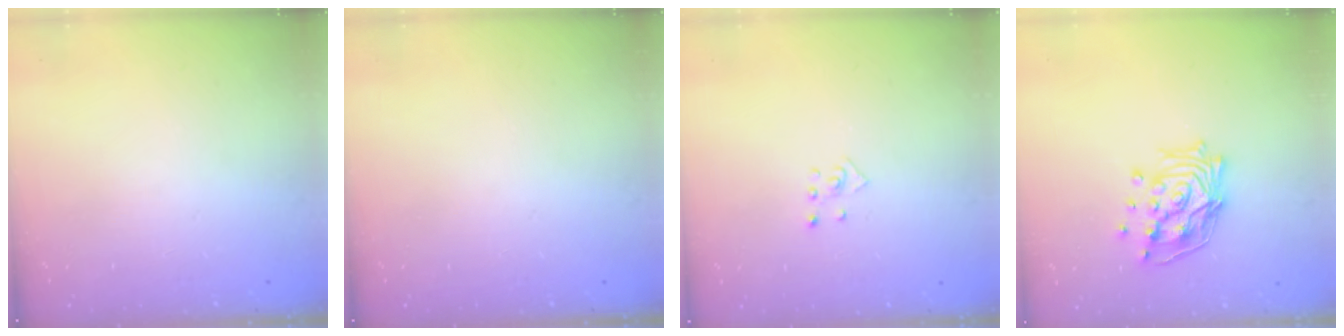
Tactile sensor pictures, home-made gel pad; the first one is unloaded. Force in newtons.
{"total": 0.0}
{"total": 3.9, "press": 3.9, "slide": 0.2}
{"total": 15.4, "press": 15.2, "slide": 1.9}